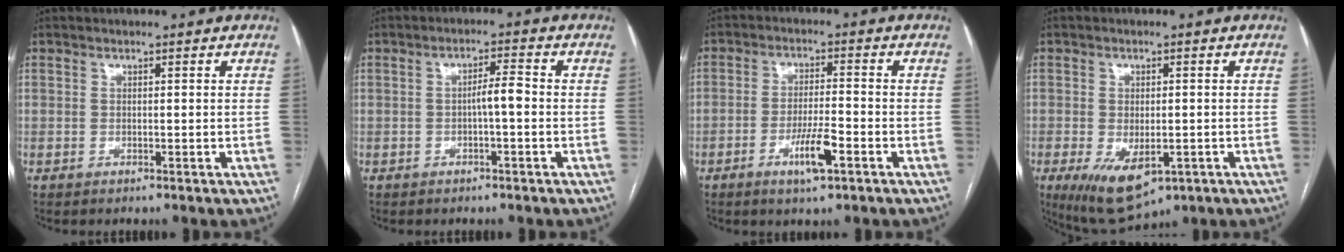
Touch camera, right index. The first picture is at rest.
{"total": 3.1, "force": [-0.6, 0.4, 3.0], "torque": [-0.046, 0.005, -0.010]}
{"total": 6.2, "force": [-3.0, 0.9, 5.3], "torque": [-0.101, -0.005, -0.052]}
{"total": 10.2, "force": [-4.4, 4.8, 7.8], "torque": [-0.141, -0.020, -0.054]}